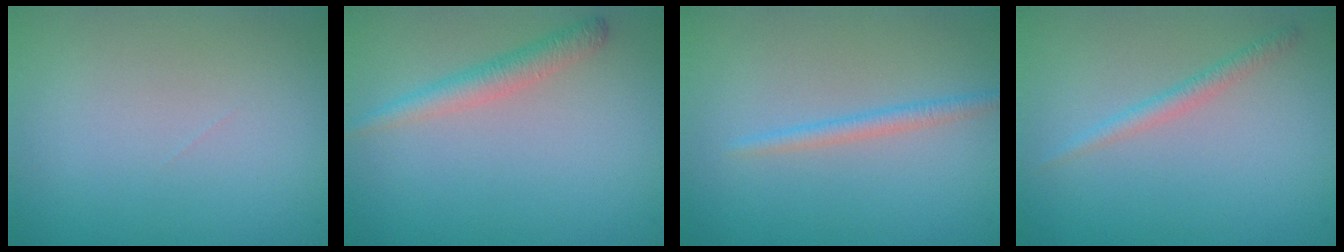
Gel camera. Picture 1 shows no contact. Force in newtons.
{"total": 2.2, "press": 2.2, "slide": 0.1}
{"total": 1.6, "press": 1.6, "slide": 0.0}
{"total": 1.5, "press": 1.5, "slide": 0.0}